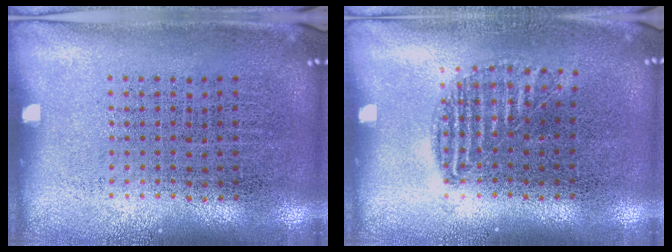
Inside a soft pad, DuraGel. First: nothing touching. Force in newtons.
{"total": 0.9, "press": 0.8, "slide": 0.3}